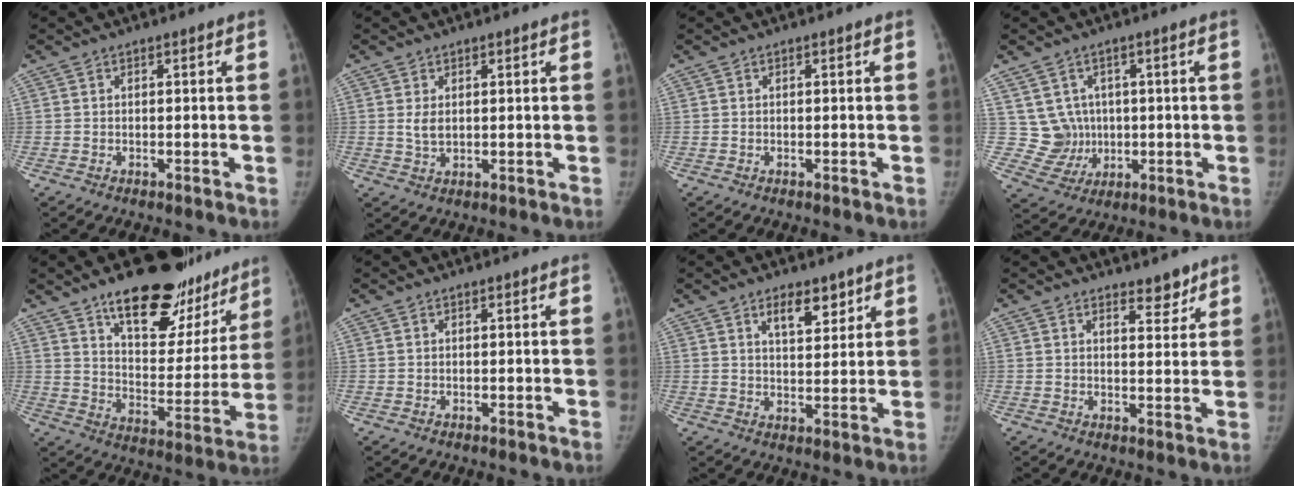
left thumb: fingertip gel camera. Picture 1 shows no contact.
{"total": 3.0, "force": [0.8, 2.0, 2.1], "torque": [-0.027, -0.012, 0.022]}
{"total": 0.0}
{"total": 6.8, "force": [1.2, 6.5, 1.5], "torque": [0.014, -0.003, 0.031]}
{"total": 25.1, "force": [17.5, 11.5, 13.8], "torque": [-0.135, -0.084, 0.256]}
{"total": 0.0}
{"total": 6.6, "force": [4.1, 3.1, 4.1], "torque": [-0.034, -0.026, 0.064]}
{"total": 3.7, "force": [3.0, 1.6, 1.4], "torque": [0.004, -0.022, 0.044]}